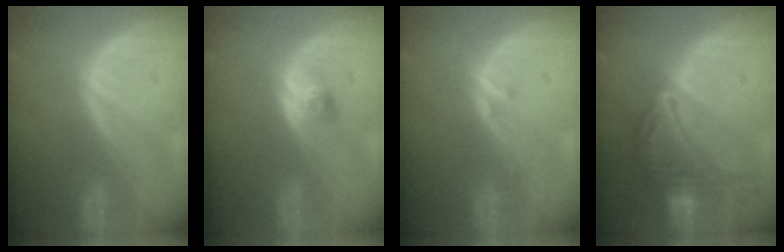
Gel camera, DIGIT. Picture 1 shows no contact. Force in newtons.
{"total": 2.6, "press": 2.4, "slide": 1.0}
{"total": 1.0, "press": 0.9, "slide": 0.5}
{"total": 9.9, "press": 9.9, "slide": 0.6}